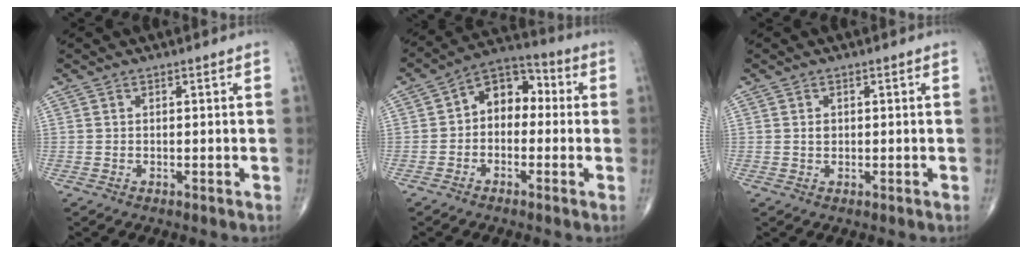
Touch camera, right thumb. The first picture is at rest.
{"total": 8.8, "force": [0.0, 6.3, 6.1], "torque": [-0.059, 0.032, -0.023]}
{"total": 1.1, "force": [0.1, 0.9, 0.6], "torque": [-0.008, 0.001, 0.004]}